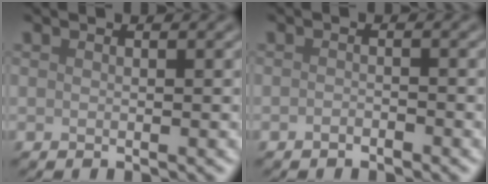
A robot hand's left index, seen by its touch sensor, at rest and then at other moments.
{"total": 0.8, "force": [-0.6, 0.3, 0.5], "torque": [-0.010, 0.000, -0.012]}